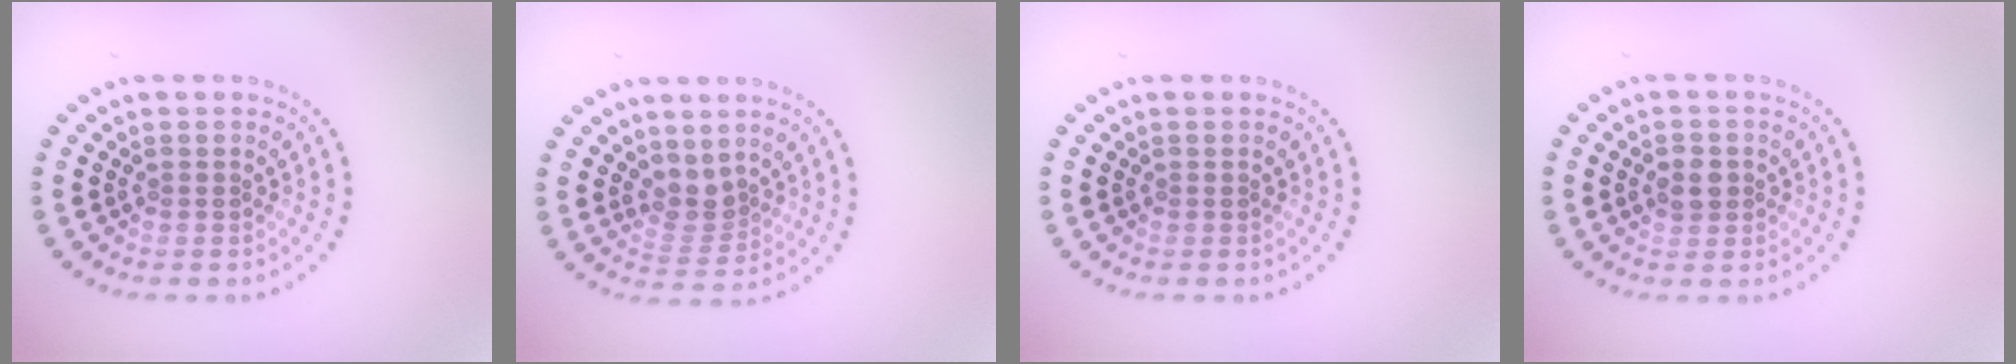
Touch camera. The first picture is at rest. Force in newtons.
{"total": 2.3, "press": 1.7, "slide": 1.5}
{"total": 0.0}
{"total": 1.9, "press": 1.8, "slide": 0.5}